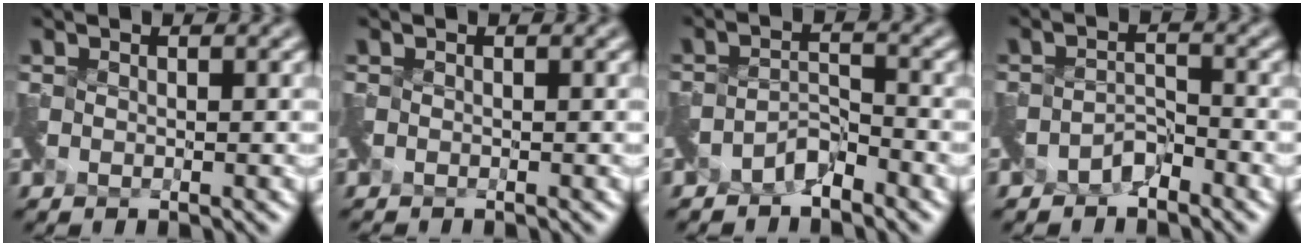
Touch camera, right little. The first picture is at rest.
{"total": 0.9, "force": [-0.9, -0.2, -0.2], "torque": [-0.001, -0.014, -0.021]}
{"total": 1.9, "force": [-1.8, 0.2, 0.5], "torque": [-0.012, 0.005, -0.034]}
{"total": 1.7, "force": [-1.6, 0.4, 0.4], "torque": [-0.011, 0.003, -0.030]}